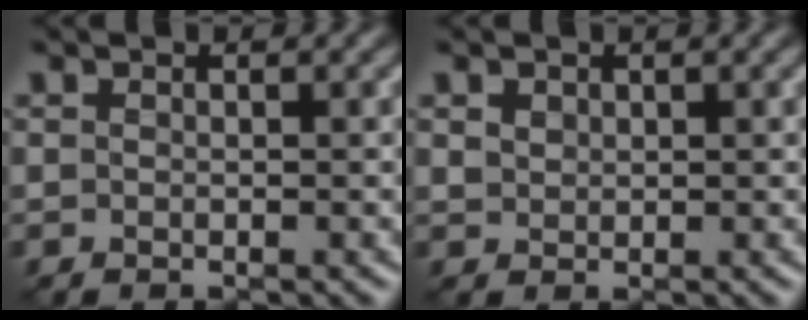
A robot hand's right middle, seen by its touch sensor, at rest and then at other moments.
{"total": 1.0, "force": [0.6, 0.8, 0.3], "torque": [-0.007, -0.003, 0.013]}